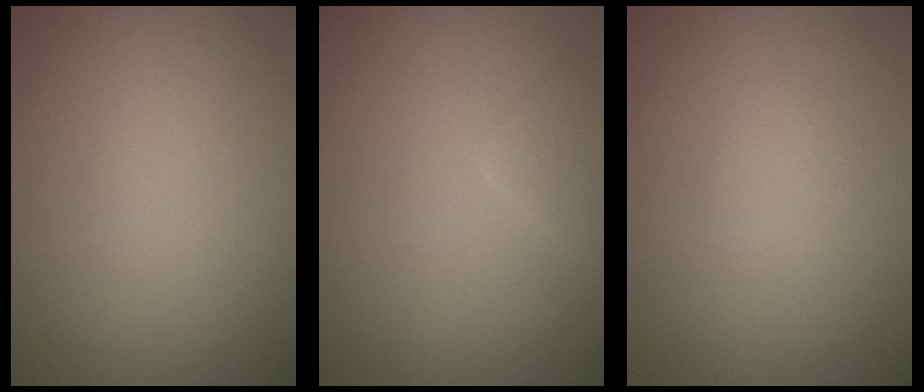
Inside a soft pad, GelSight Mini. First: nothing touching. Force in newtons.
{"total": 1.4, "press": 1.4, "slide": 0.1}
{"total": 0.8, "press": 0.8, "slide": 0.0}